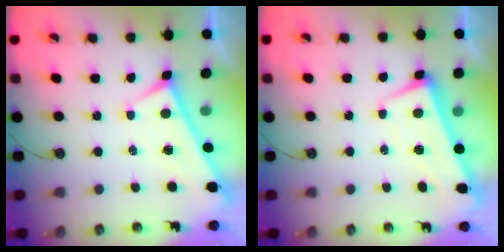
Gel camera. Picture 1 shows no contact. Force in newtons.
{"total": 1.5, "press": 0.5, "slide": 1.4}